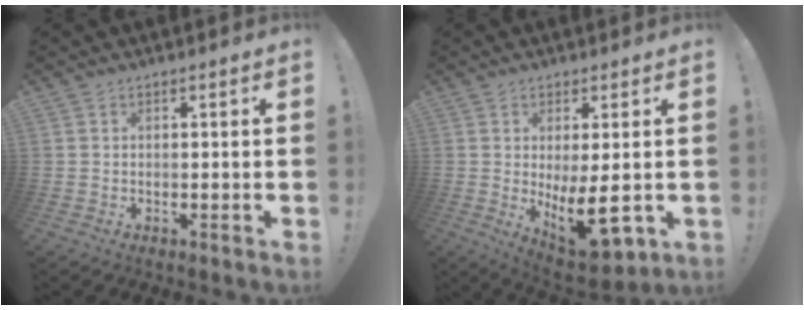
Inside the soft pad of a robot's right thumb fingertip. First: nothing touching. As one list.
[{"total": 12.6, "force": [-0.7, 4.5, 11.8], "torque": [-0.178, -0.024, 0.000]}]